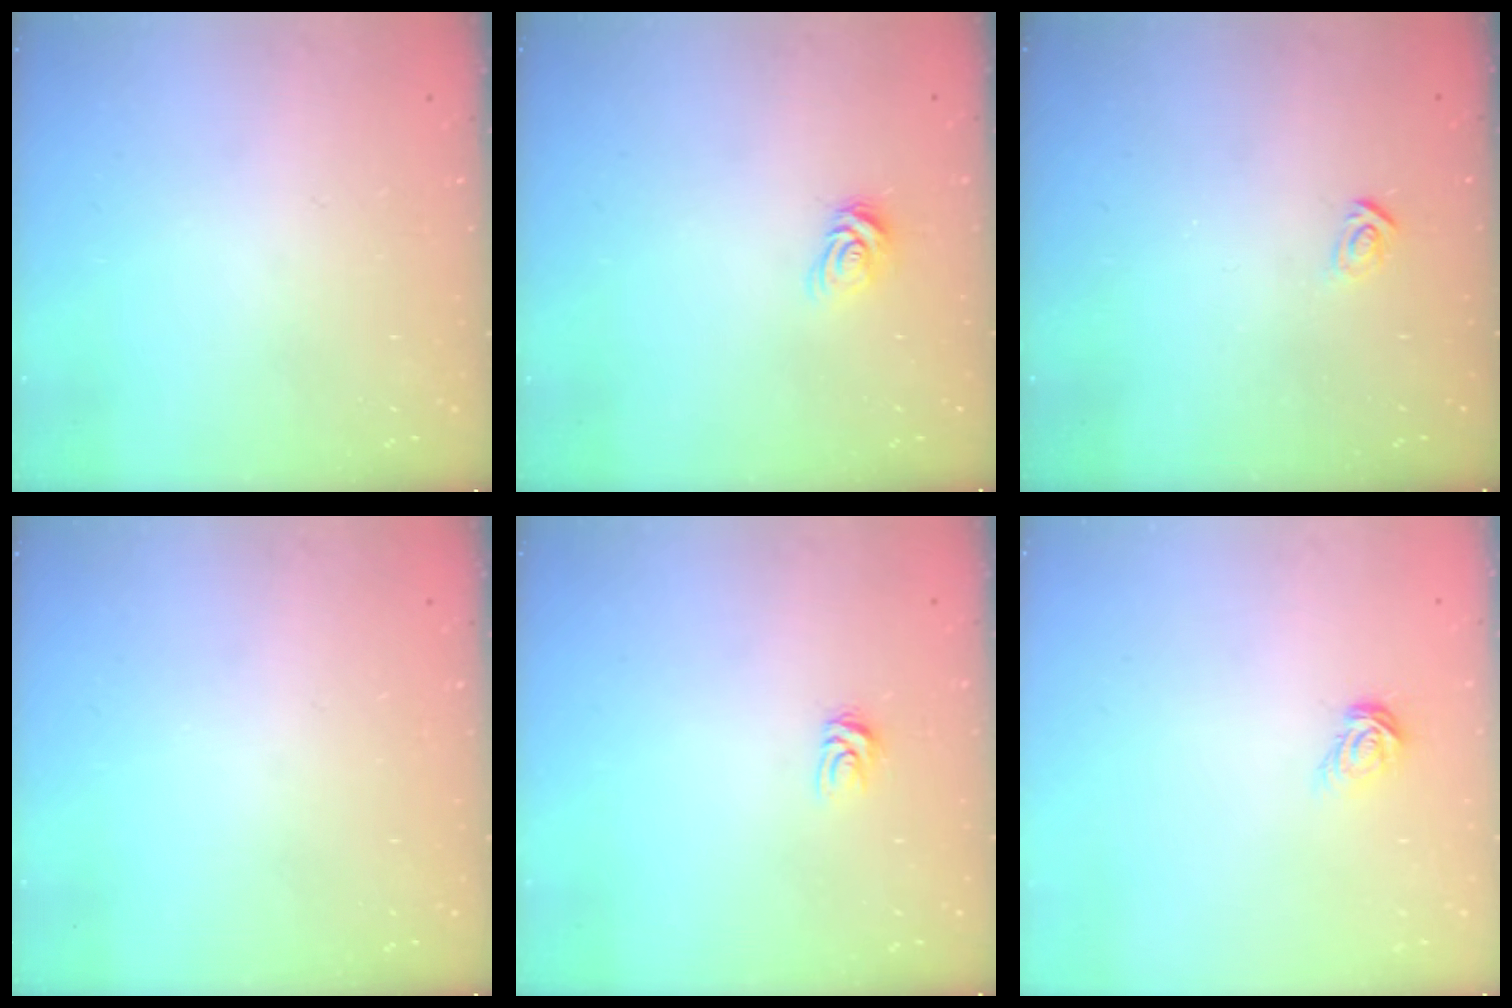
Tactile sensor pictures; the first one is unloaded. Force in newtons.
{"total": 6.7, "press": 6.7, "slide": 0.4}
{"total": 2.9, "press": 2.9, "slide": 0.3}
{"total": 0.0}
{"total": 4.0, "press": 4.0, "slide": 0.2}
{"total": 5.0, "press": 5.0, "slide": 0.5}